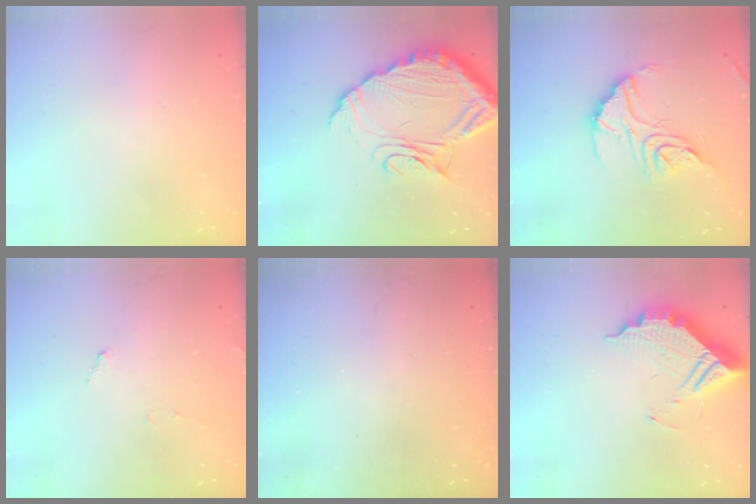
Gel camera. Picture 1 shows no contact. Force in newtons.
{"total": 18.8, "press": 18.7, "slide": 1.7}
{"total": 15.7, "press": 15.6, "slide": 1.6}
{"total": 7.6, "press": 7.6, "slide": 0.4}
{"total": 2.9, "press": 2.9, "slide": 0.2}
{"total": 12.0, "press": 12.0, "slide": 1.1}